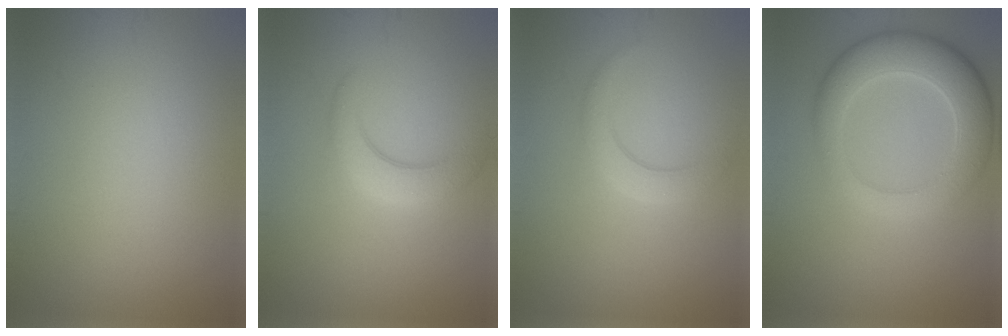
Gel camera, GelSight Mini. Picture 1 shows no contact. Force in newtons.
{"total": 3.2, "press": 3.2, "slide": 0.2}
{"total": 2.4, "press": 2.4, "slide": 0.1}
{"total": 6.8, "press": 6.8, "slide": 0.4}